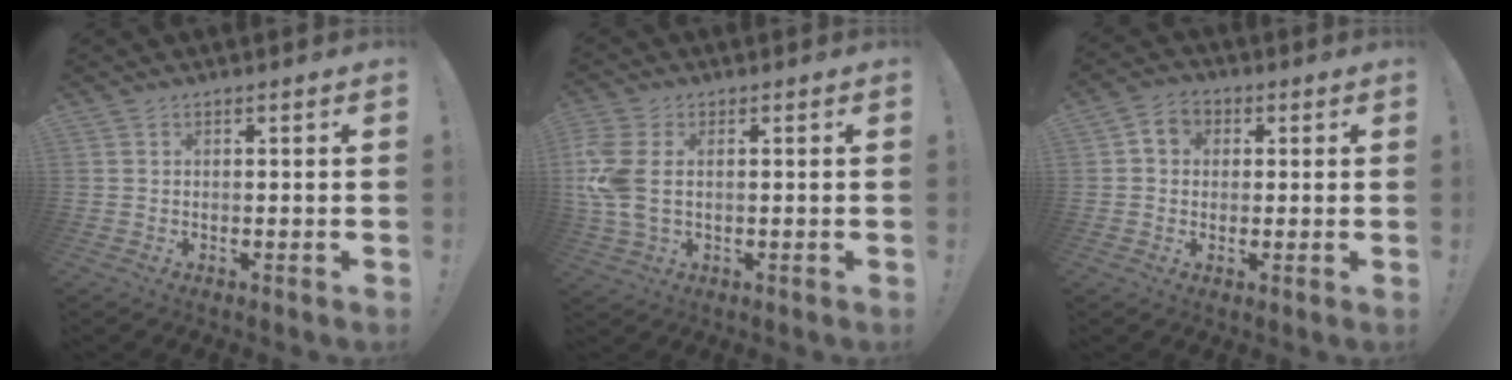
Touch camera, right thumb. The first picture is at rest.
{"total": 9.2, "force": [1.3, 6.0, 6.9], "torque": [-0.164, -0.005, 0.027]}
{"total": 5.2, "force": [1.1, 4.4, 2.6], "torque": [-0.042, 0.010, 0.022]}